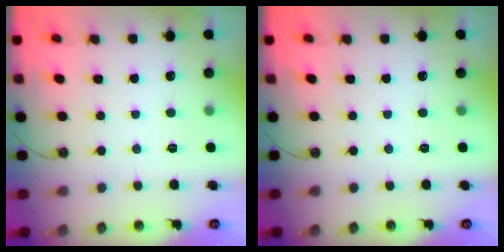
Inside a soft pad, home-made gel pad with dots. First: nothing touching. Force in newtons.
{"total": 0.0}